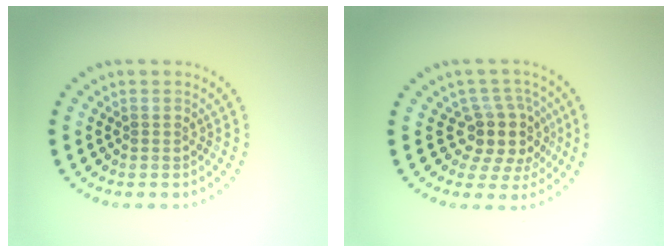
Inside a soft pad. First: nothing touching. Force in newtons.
{"total": 4.2, "press": 3.3, "slide": 2.7}